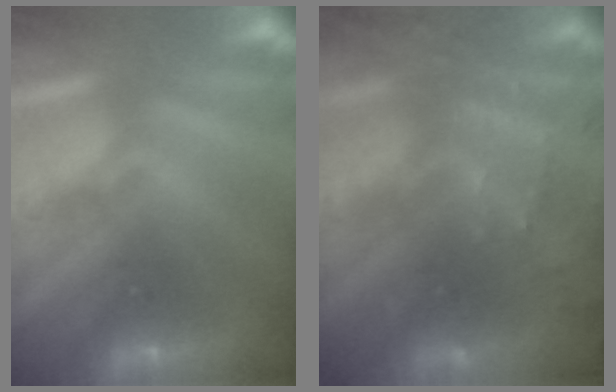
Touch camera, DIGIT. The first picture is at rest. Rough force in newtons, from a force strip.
{"total": 7.8}